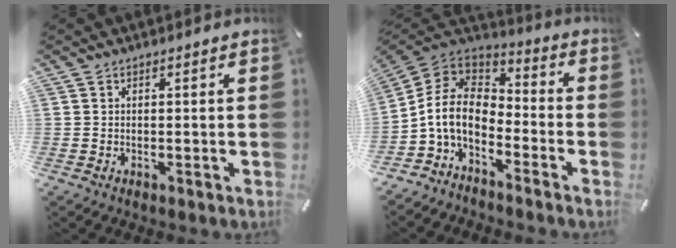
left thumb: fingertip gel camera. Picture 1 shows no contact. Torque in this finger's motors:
{"motor_torque": [-0.39, 1.56, 0.62, 0.35, 0.40]}